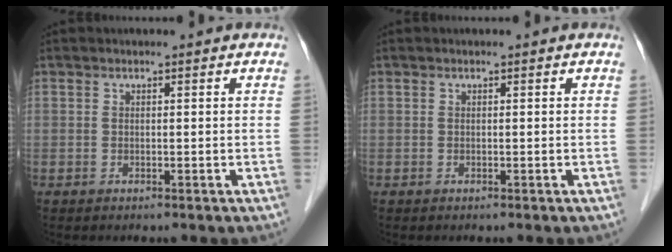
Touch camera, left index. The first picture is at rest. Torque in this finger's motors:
{"motor_torque": [0.00, 0.00, 0.00, 0.00]}